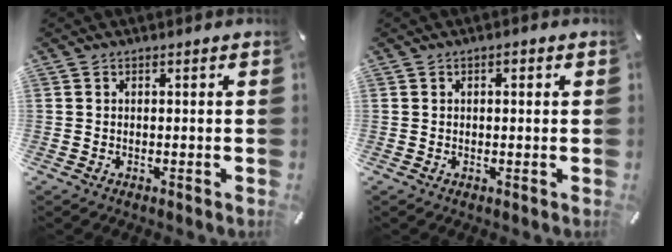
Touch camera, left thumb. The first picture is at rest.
{"total": 1.2, "force": [0.3, 0.7, 1.0], "torque": [-0.020, 0.005, 0.004]}